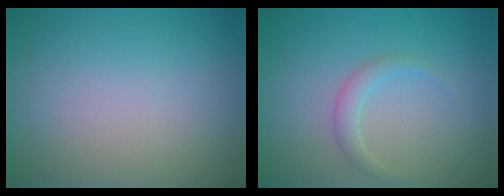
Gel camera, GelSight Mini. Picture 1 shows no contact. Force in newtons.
{"total": 1.5, "press": 1.5, "slide": 0.0}